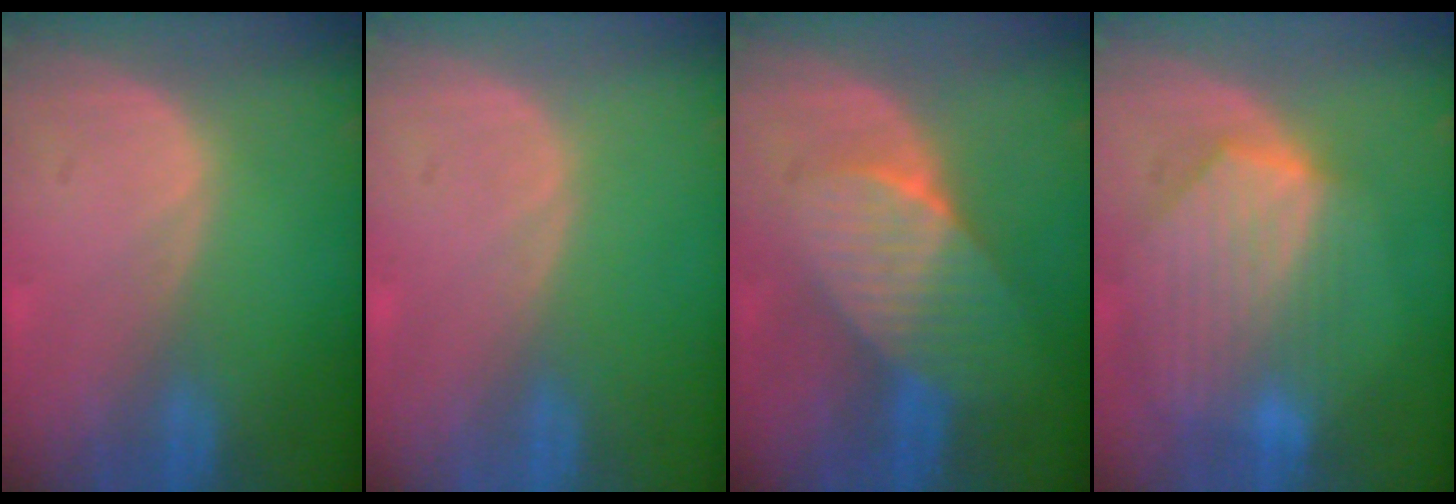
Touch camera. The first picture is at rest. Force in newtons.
{"total": 0.0}
{"total": 7.5, "press": 6.7, "slide": 3.4}
{"total": 9.3, "press": 8.2, "slide": 4.3}